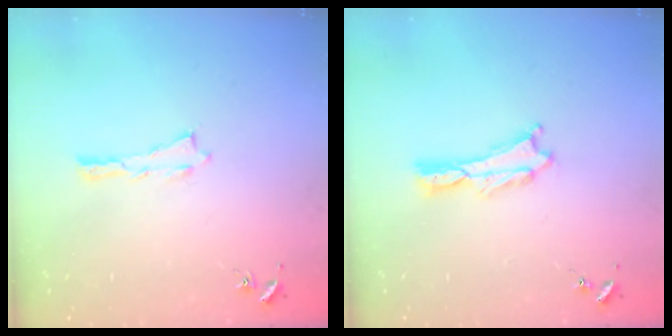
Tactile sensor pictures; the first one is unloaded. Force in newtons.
{"total": 0.8, "press": 0.7, "slide": 0.2}